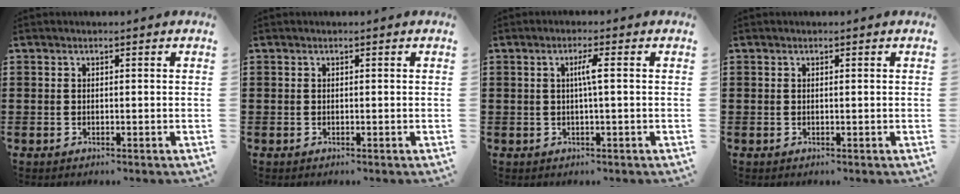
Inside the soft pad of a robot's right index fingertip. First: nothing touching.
{"total": 0.0}
{"total": 2.6, "force": [0.1, -0.2, 2.6], "torque": [-0.048, -0.003, -0.002]}
{"total": 0.0}